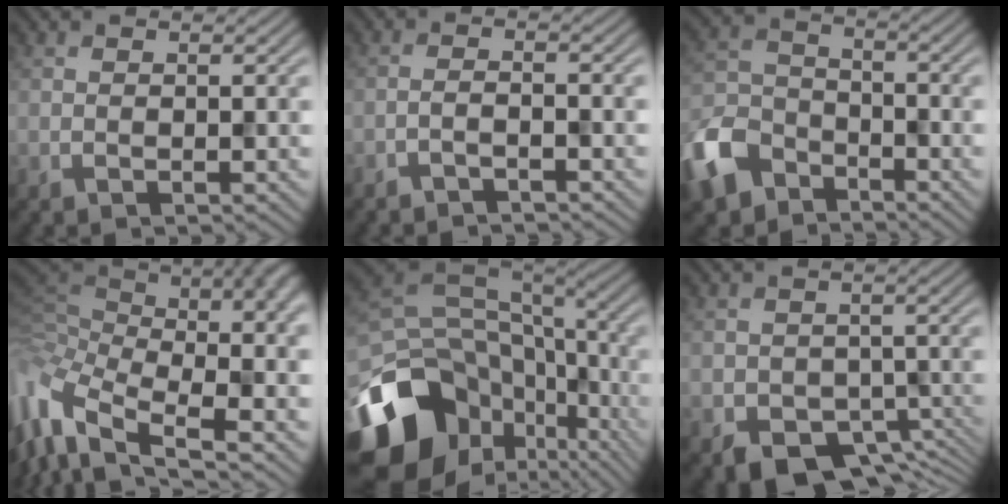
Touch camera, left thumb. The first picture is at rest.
{"total": 1.7, "force": [-1.6, 0.3, 0.6], "torque": [0.002, 0.006, -0.036]}
{"total": 9.0, "force": [-6.5, 5.2, 3.5], "torque": [-0.089, -0.014, -0.146]}
{"total": 14.5, "force": [-2.5, 7.8, 12.0], "torque": [-0.290, -0.020, -0.015]}
{"total": 20.5, "force": [-9.2, 15.4, 10.0], "torque": [-0.243, -0.042, -0.110]}
{"total": 6.2, "force": [-4.0, 4.1, 2.4], "torque": [-0.020, -0.030, -0.050]}